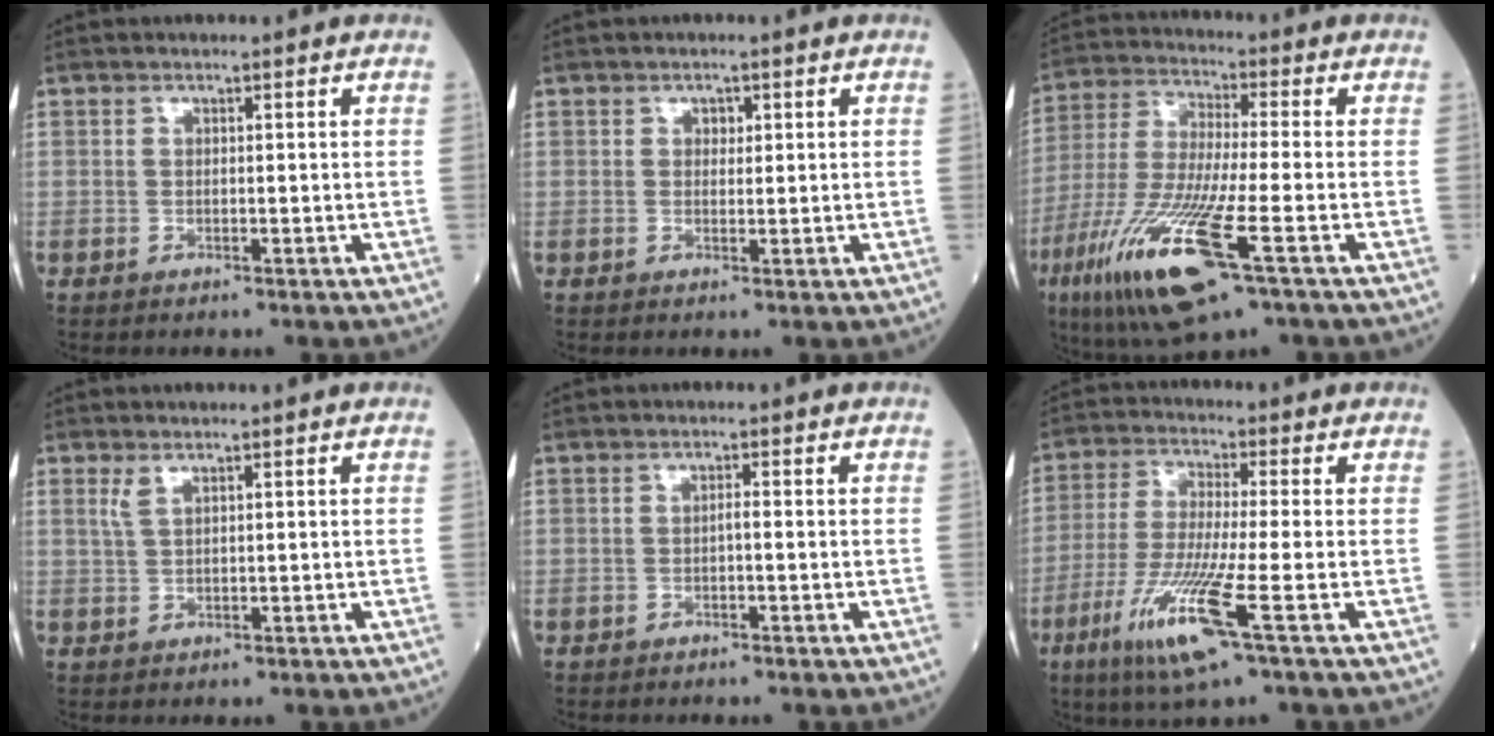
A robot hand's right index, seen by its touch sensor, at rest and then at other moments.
{"total": 1.3, "force": [0.5, 0.9, 0.7], "torque": [-0.007, -0.001, 0.006]}
{"total": 17.7, "force": [-7.8, 2.0, 15.7], "torque": [-0.352, -0.046, -0.144]}
{"total": 1.5, "force": [1.0, 0.2, 1.1], "torque": [-0.034, 0.001, 0.025]}
{"total": 0.8, "force": [-0.2, 0.0, 0.7], "torque": [-0.011, 0.002, -0.005]}
{"total": 11.5, "force": [-5.0, -0.4, 10.4], "torque": [-0.221, -0.031, -0.098]}